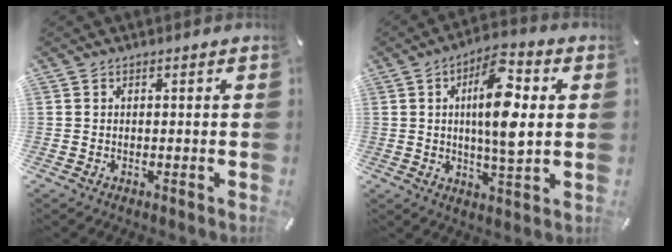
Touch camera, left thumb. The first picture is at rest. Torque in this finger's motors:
{"motor_torque": [2.14, 2.26, 1.31, -0.34, 0.23]}